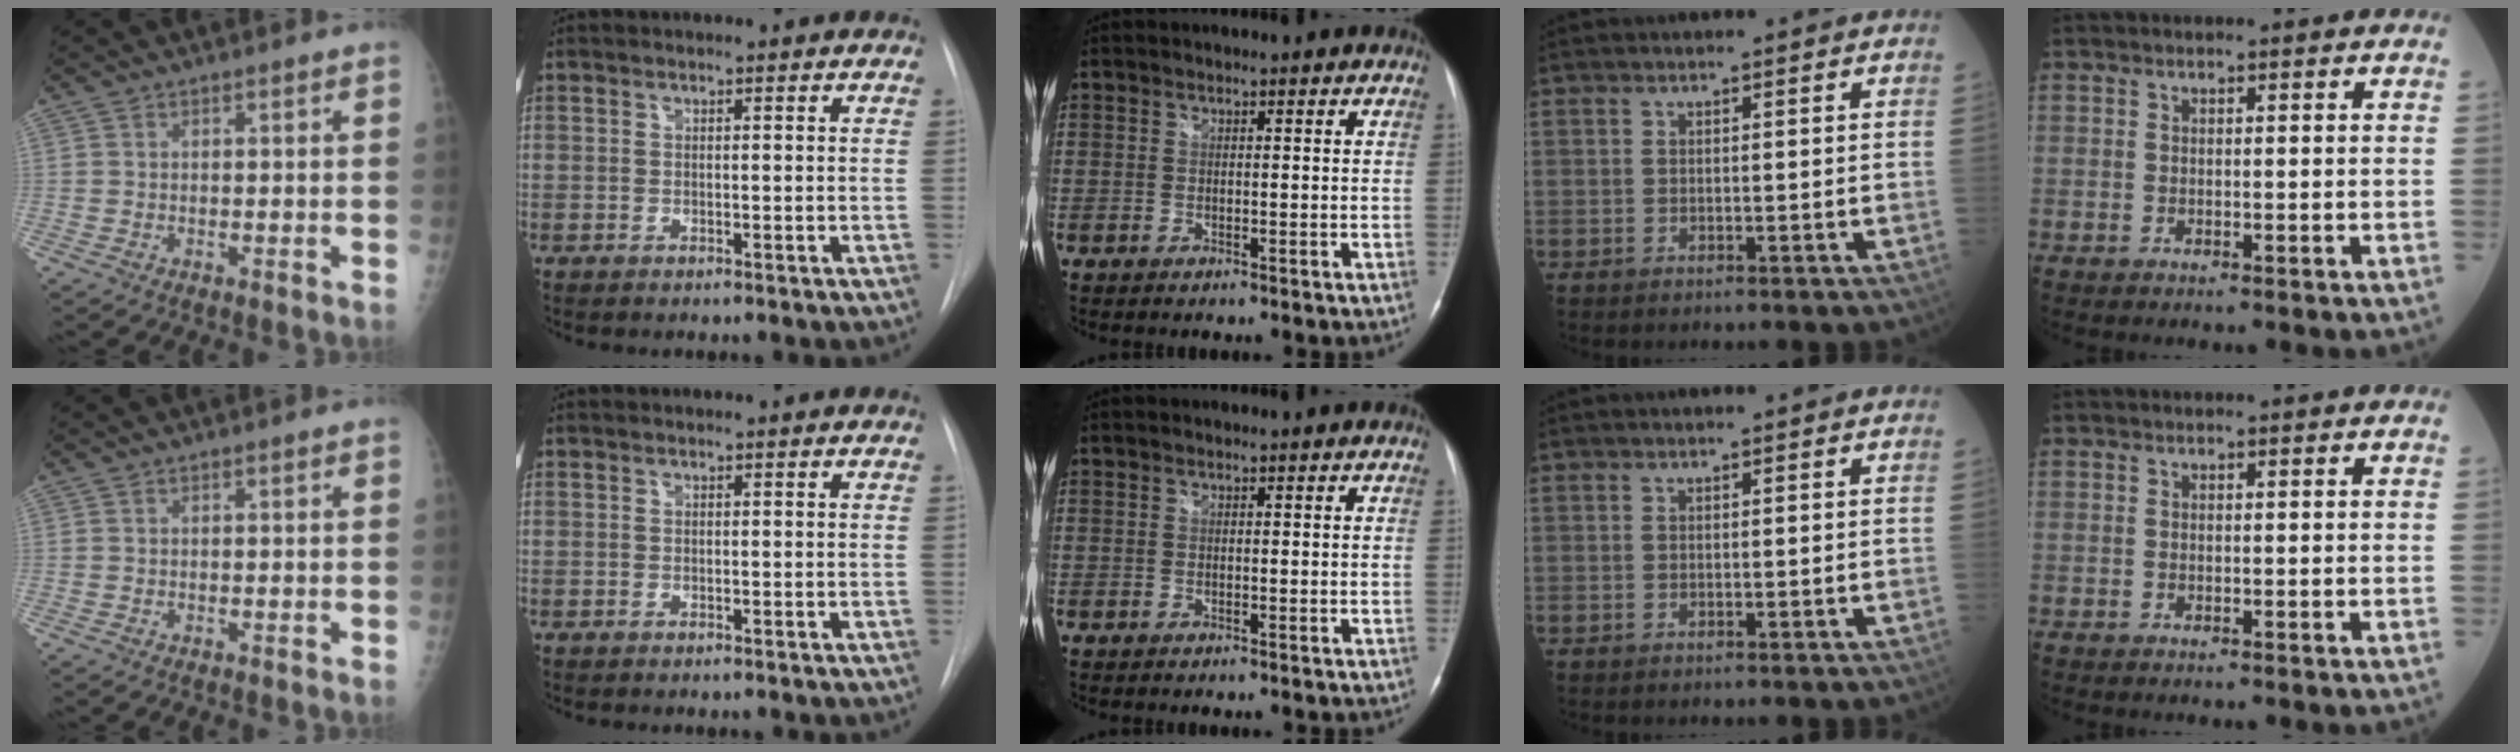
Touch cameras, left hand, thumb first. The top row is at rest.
{}